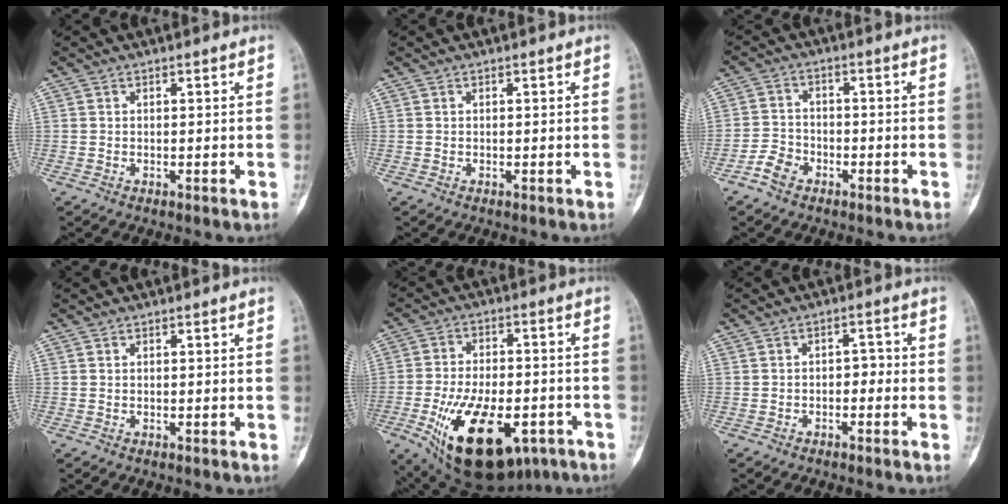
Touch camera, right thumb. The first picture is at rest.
{"total": 0.0}
{"total": 4.4, "force": [-2.8, 3.0, 1.7], "torque": [-0.027, 0.018, -0.057]}
{"total": 0.0}
{"total": 22.1, "force": [-9.4, 11.2, 16.5], "torque": [-0.277, 0.012, -0.130]}
{"total": 2.6, "force": [-1.0, 1.7, 1.7], "torque": [-0.015, 0.021, -0.020]}